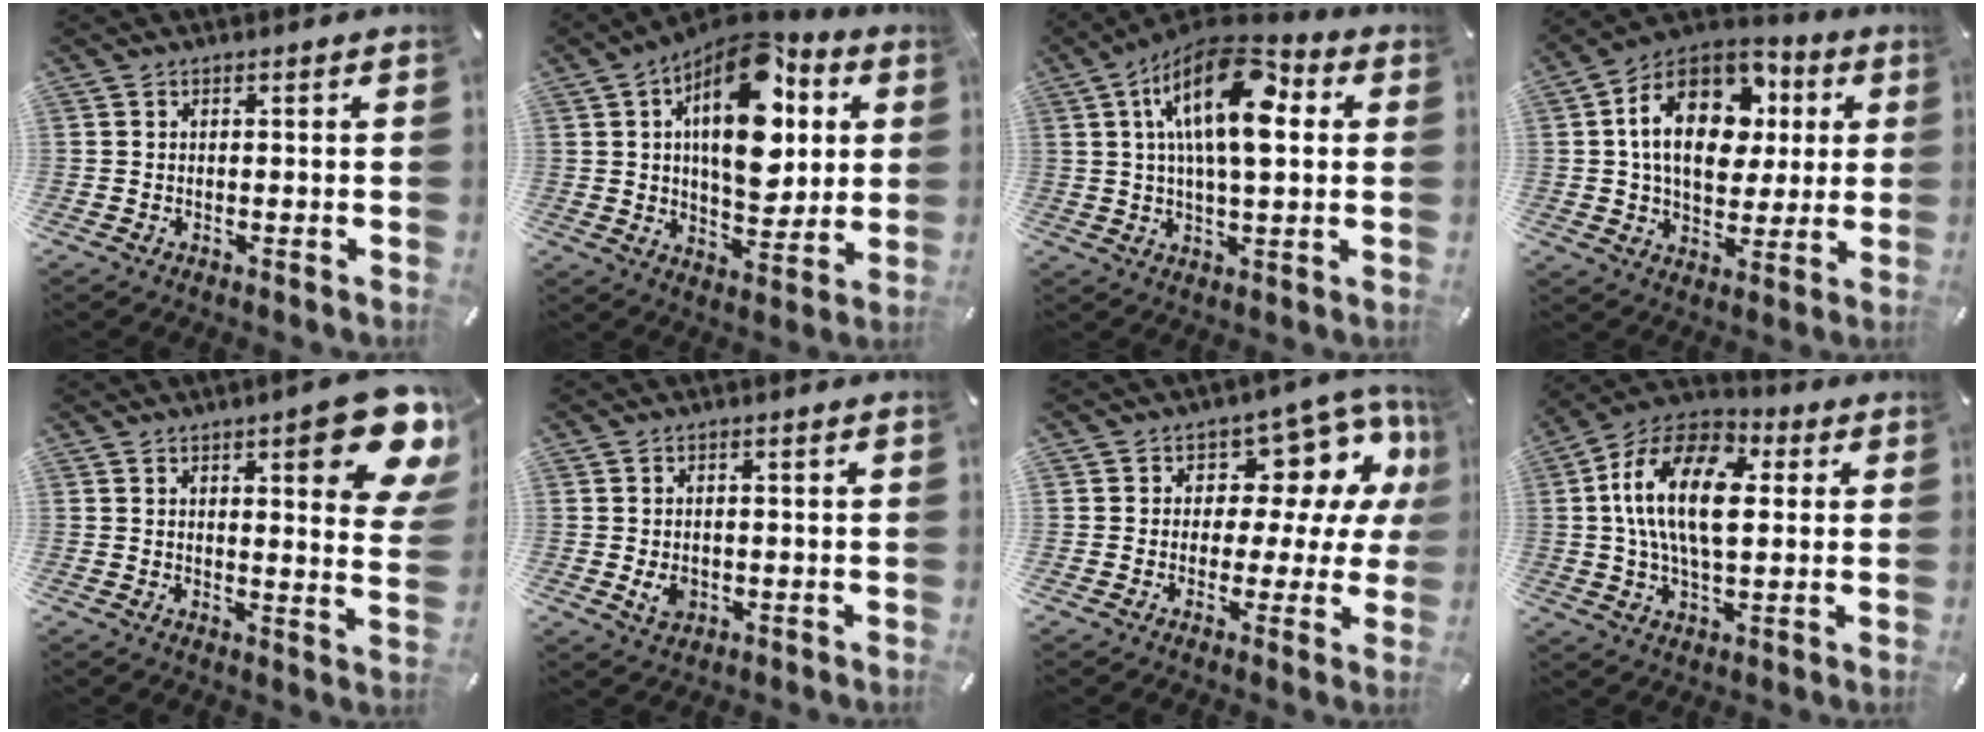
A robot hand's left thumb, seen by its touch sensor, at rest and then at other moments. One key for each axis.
{"total": 20.5, "fx": 7.3, "fy": 11.2, "fz": 15.4, "tx": -0.240, "ty": -0.037, "tz": 0.121}
{"total": 18.4, "fx": 5.4, "fy": 8.5, "fz": 15.5, "tx": -0.275, "ty": -0.013, "tz": 0.085}
{"total": 19.2, "fx": 4.8, "fy": 13.4, "fz": 12.9, "tx": -0.238, "ty": -0.006, "tz": 0.083}
{"total": 15.0, "fx": 7.7, "fy": 4.1, "fz": 12.2, "tx": -0.155, "ty": -0.048, "tz": 0.120}
{"total": 3.3, "fx": -0.4, "fy": 2.6, "fz": 2.0, "tx": -0.035, "ty": -0.001, "tz": -0.010}
{"total": 11.3, "fx": 4.5, "fy": 8.0, "fz": 6.5, "tx": -0.079, "ty": -0.040, "tz": 0.080}
{"total": 18.5, "fx": 2.8, "fy": 11.0, "fz": 14.6, "tx": -0.298, "ty": 0.010, "tz": 0.045}